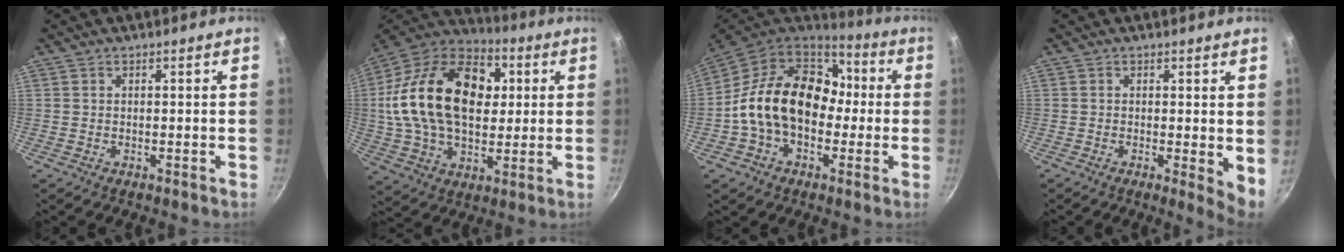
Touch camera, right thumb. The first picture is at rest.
{"total": 27.7, "force": [4.2, 18.2, 20.5], "torque": [-0.348, 0.022, 0.063]}
{"total": 20.4, "force": [-0.4, 14.7, 14.0], "torque": [-0.208, 0.047, -0.017]}
{"total": 4.5, "force": [0.3, 1.4, 4.2], "torque": [-0.054, -0.013, 0.001]}